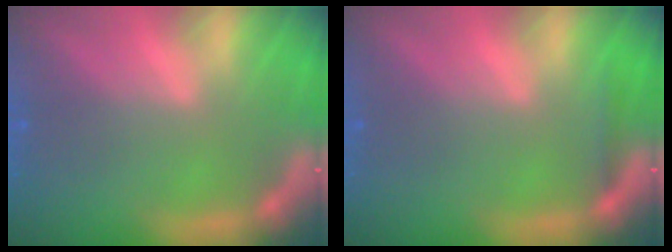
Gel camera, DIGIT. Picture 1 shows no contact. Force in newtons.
{"total": 0.9}